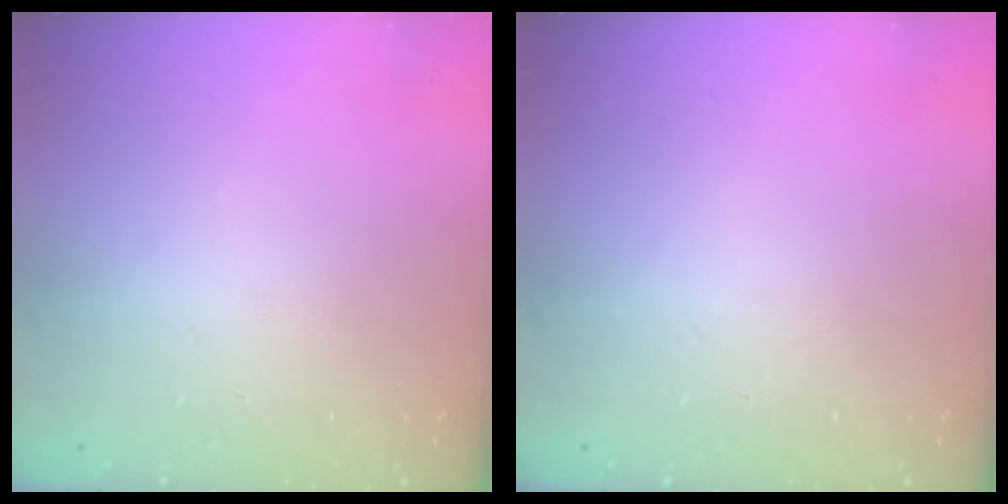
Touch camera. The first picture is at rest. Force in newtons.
{"total": 0.0}